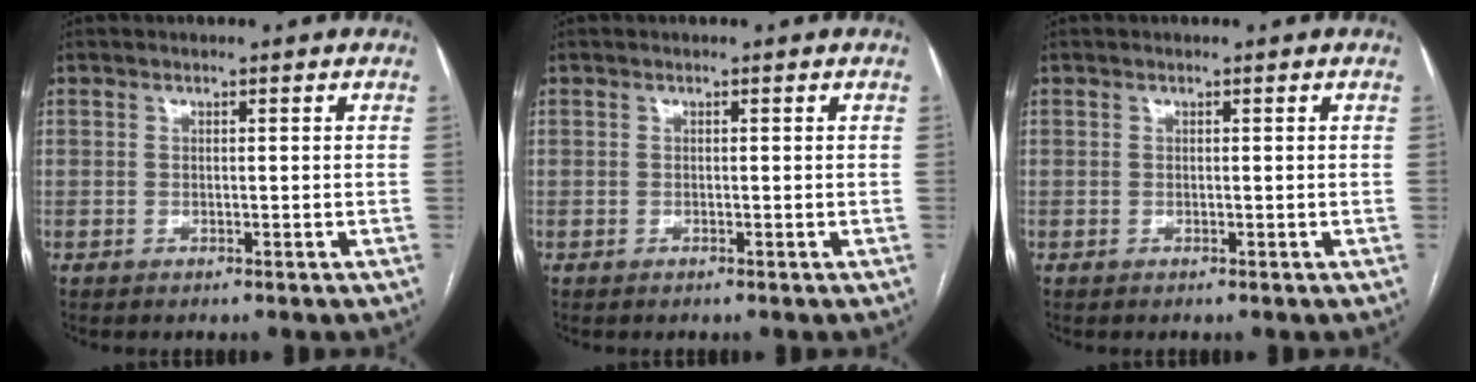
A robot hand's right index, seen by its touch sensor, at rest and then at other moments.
{"total": 0.0}
{"total": 0.0}